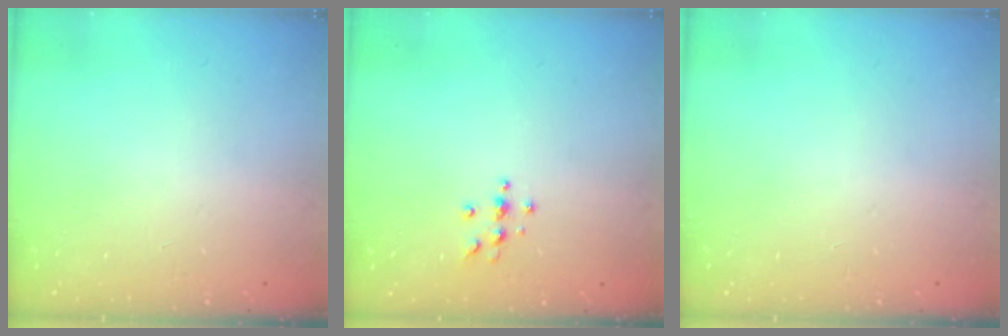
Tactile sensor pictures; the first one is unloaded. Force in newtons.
{"total": 3.8, "press": 3.7, "slide": 0.5}
{"total": 0.0}